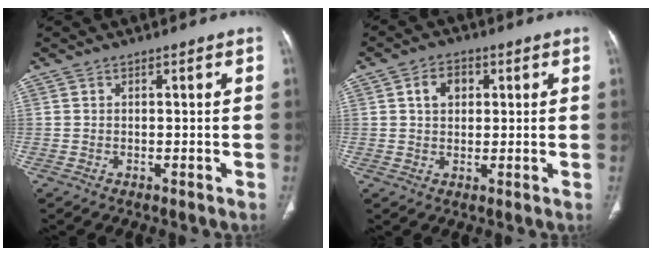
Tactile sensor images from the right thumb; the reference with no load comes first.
{"total": 4.9, "force": [1.3, 3.6, 3.0], "torque": [-0.036, 0.005, 0.020]}